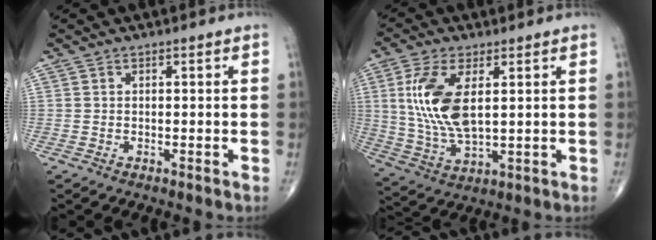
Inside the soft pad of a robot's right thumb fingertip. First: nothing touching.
{"total": 12.9, "force": [2.8, 5.9, 11.2], "torque": [-0.239, -0.012, 0.063]}